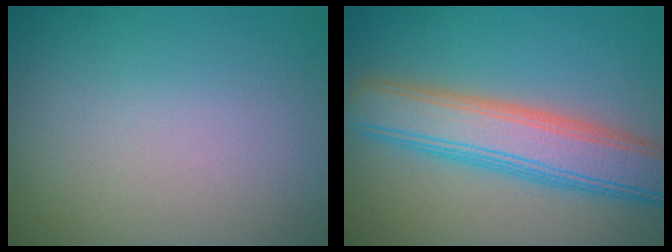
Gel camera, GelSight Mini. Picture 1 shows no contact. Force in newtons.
{"total": 6.9, "press": 6.9, "slide": 0.2}